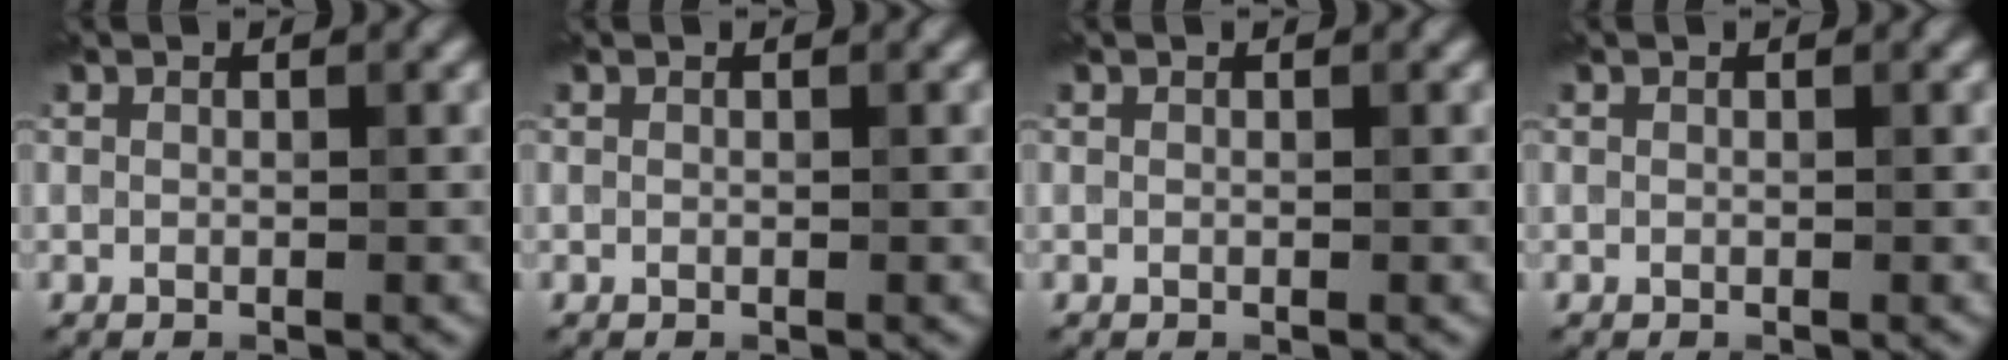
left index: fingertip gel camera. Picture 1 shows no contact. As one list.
[{"total": 0.0}, {"total": 0.0}, {"total": 0.0}]